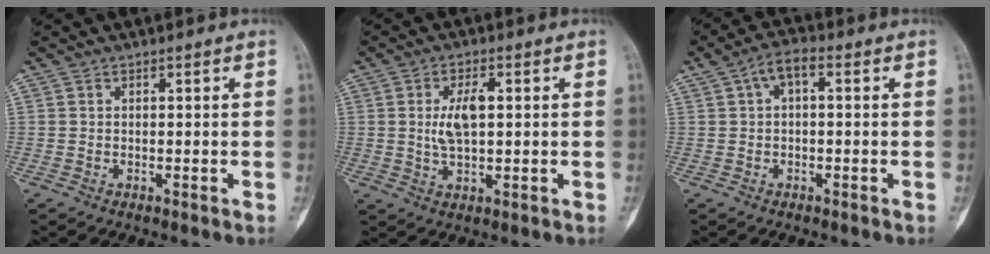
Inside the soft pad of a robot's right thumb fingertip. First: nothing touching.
{"total": 5.9, "force": [0.8, 2.6, 5.2], "torque": [-0.097, 0.001, 0.014]}
{"total": 4.7, "force": [0.9, 2.3, 4.0], "torque": [-0.070, 0.022, 0.010]}